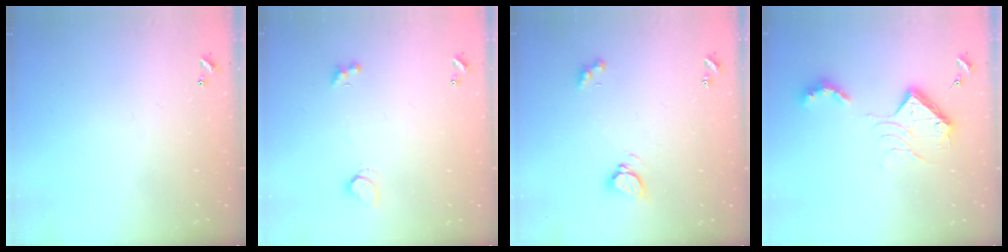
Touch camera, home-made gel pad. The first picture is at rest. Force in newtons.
{"total": 1.8, "press": 1.8, "slide": 0.5}
{"total": 3.4, "press": 3.4, "slide": 0.3}
{"total": 12.0, "press": 12.0, "slide": 0.4}